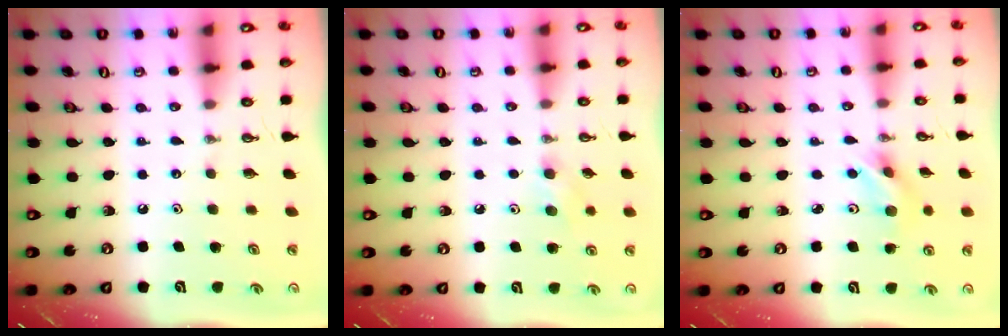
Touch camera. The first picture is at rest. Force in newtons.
{"total": 7.9, "press": 7.0, "slide": 3.6}
{"total": 5.5, "press": 3.8, "slide": 4.0}